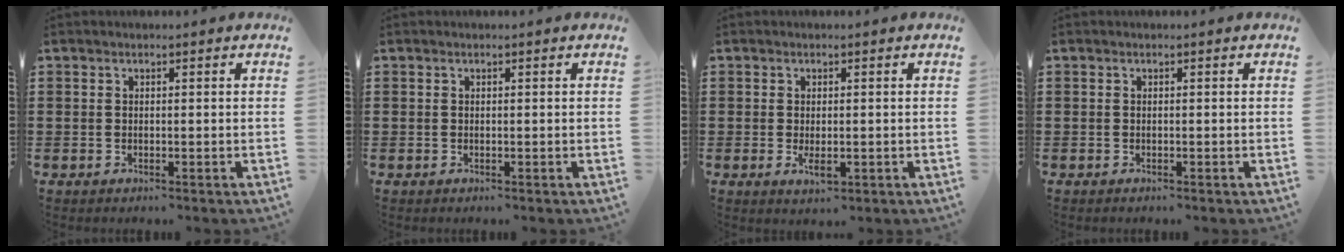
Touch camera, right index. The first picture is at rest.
{"total": 0.0}
{"total": 2.3, "force": [-0.5, 0.9, 2.1], "torque": [-0.046, -0.006, -0.010]}
{"total": 0.0}